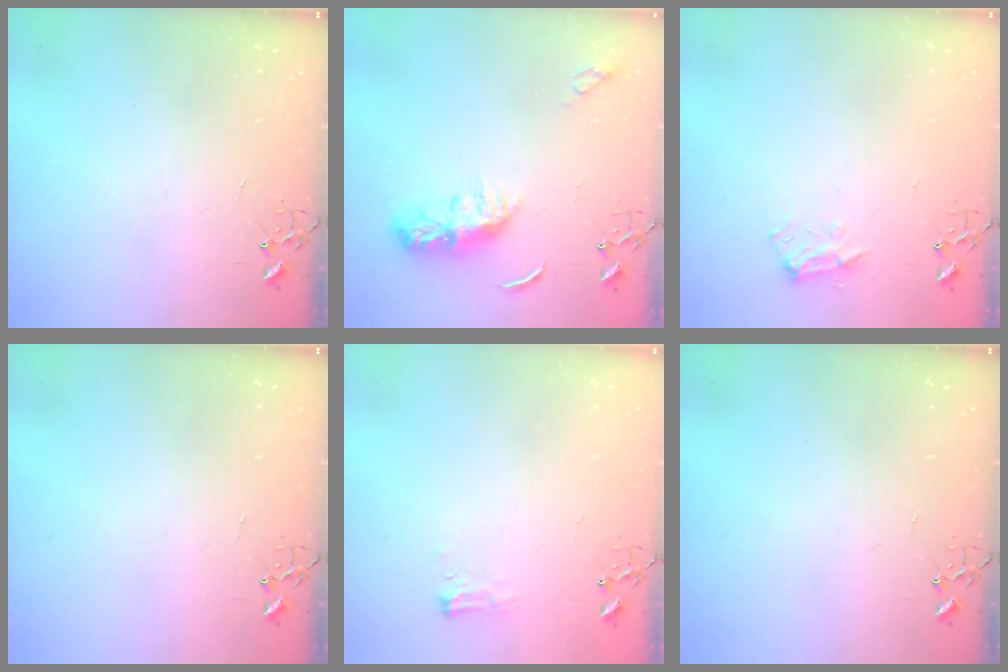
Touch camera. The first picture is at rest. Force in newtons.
{"total": 8.9, "press": 8.9, "slide": 0.6}
{"total": 9.0, "press": 8.9, "slide": 1.1}
{"total": 0.0}
{"total": 7.3, "press": 7.2, "slide": 0.9}
{"total": 0.0}